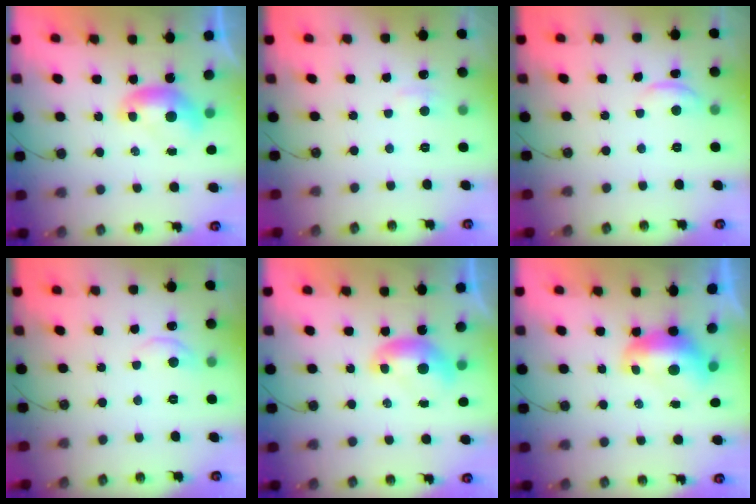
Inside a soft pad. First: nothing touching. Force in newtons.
{"total": 2.4, "press": 2.3, "slide": 0.2}
{"total": 0.6, "press": 0.0, "slide": 0.6}
{"total": 1.9, "press": 1.7, "slide": 0.7}
{"total": 0.0}
{"total": 1.7, "press": 1.5, "slide": 0.8}